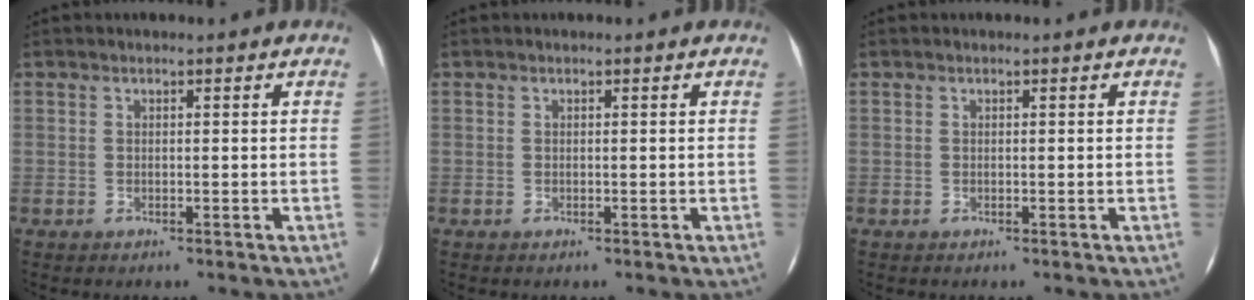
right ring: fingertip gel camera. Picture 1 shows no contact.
{"total": 0.0}
{"total": 0.0}